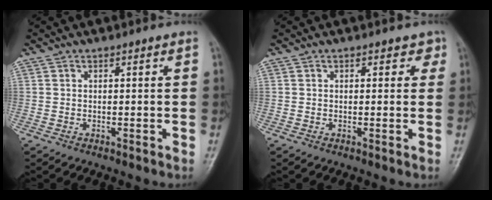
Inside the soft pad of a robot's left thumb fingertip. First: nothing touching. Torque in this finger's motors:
{"motor_torque": [-0.11, -0.30, -0.18, -0.16, 0.05]}